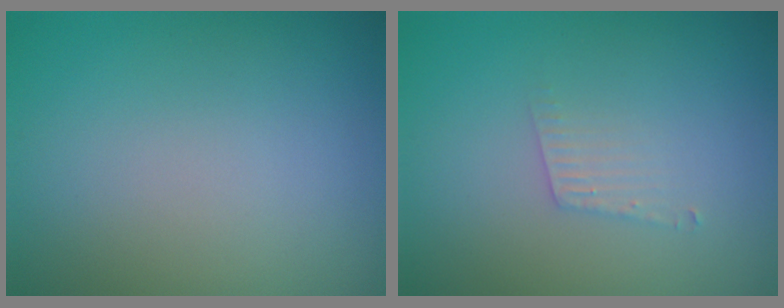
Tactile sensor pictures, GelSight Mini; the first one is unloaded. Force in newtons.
{"total": 1.3, "press": 1.3, "slide": 0.1}